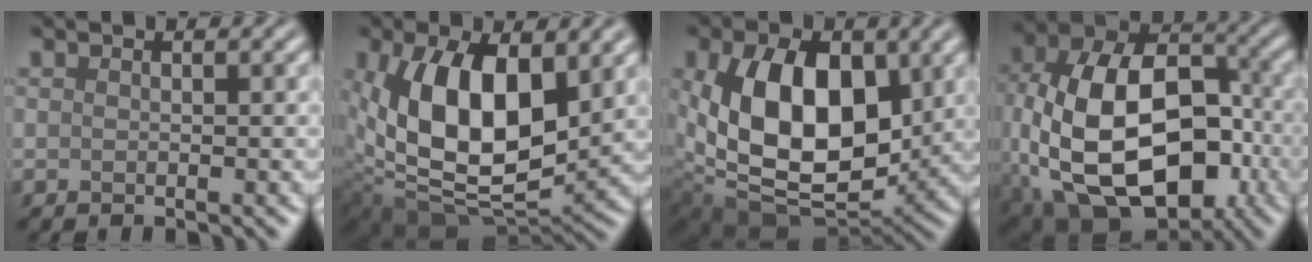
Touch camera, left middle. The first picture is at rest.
{"total": 11.9, "force": [2.3, 6.6, 9.7], "torque": [-0.180, -0.015, 0.044]}
{"total": 12.1, "force": [1.7, 7.7, 9.2], "torque": [-0.165, -0.020, 0.039]}
{"total": 18.0, "force": [-3.3, 11.6, 13.3], "torque": [-0.237, -0.016, -0.037]}